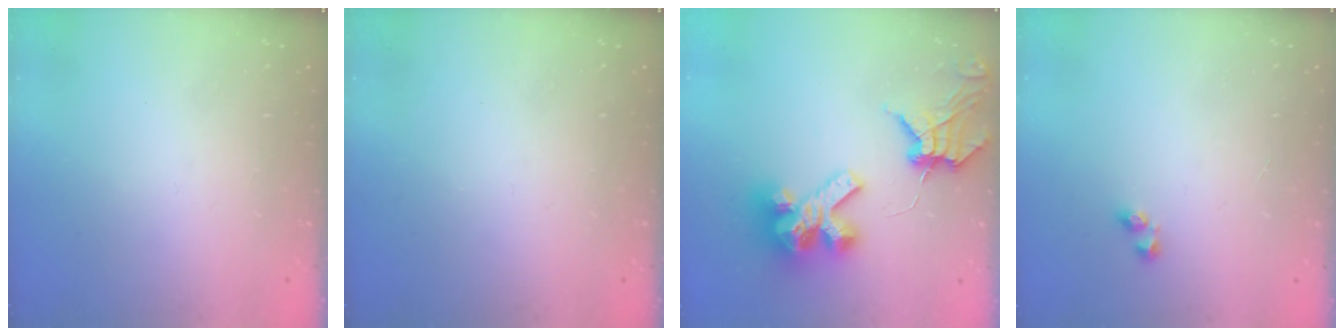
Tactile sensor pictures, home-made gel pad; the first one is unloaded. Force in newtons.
{"total": 0.0}
{"total": 14.1, "press": 14.0, "slide": 1.7}
{"total": 2.2, "press": 1.9, "slide": 1.1}